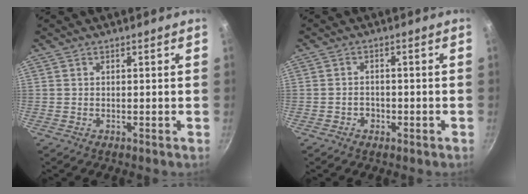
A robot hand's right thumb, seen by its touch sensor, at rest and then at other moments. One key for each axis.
{"total": 2.3, "fx": -1.0, "fy": 1.8, "fz": 0.9, "tx": -0.003, "ty": 0.012, "tz": -0.014}